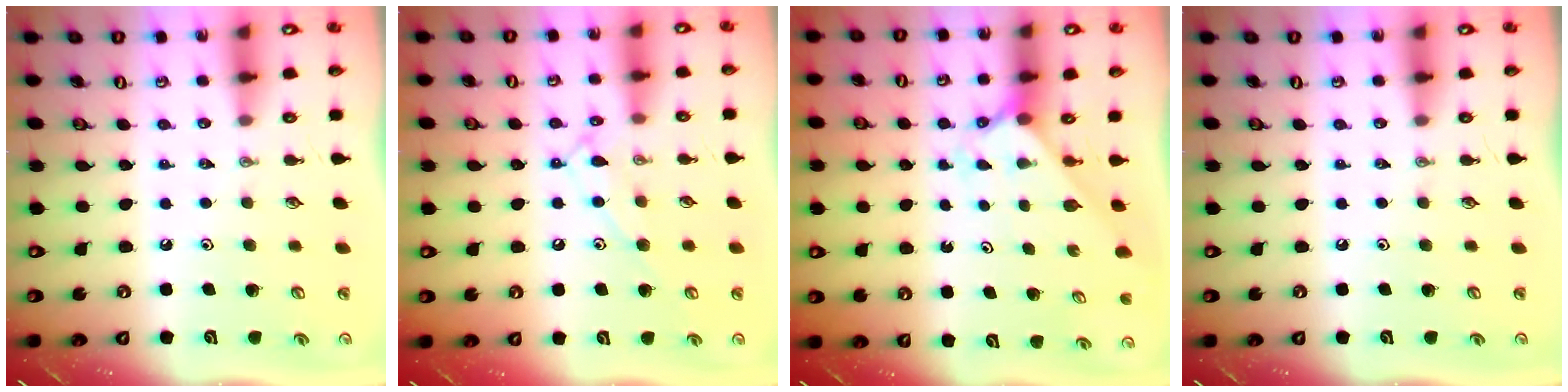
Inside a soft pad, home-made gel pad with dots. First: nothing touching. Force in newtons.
{"total": 10.7, "press": 10.7, "slide": 0.8}
{"total": 1.9, "press": 1.9, "slide": 0.2}
{"total": 0.0}